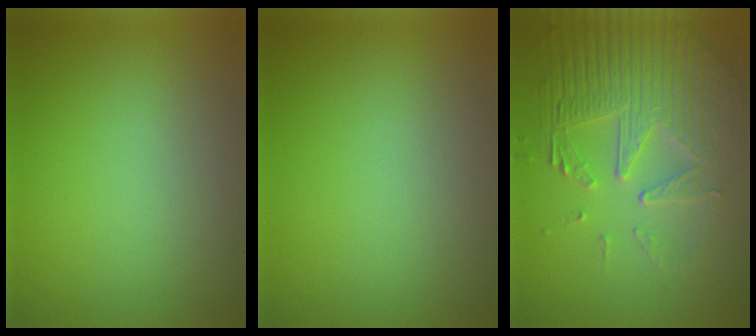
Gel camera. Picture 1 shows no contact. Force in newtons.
{"total": 0.0}
{"total": 7.4, "press": 5.4, "slide": 5.1}